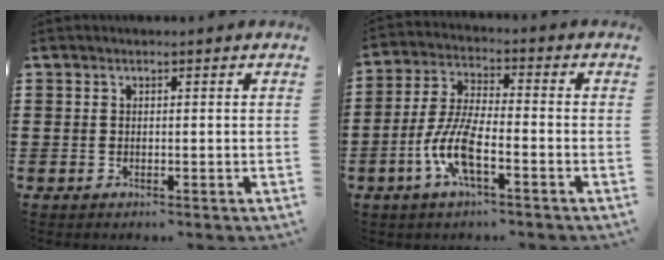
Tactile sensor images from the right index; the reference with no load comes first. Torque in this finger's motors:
{"motor_torque": [1.80, 0.34, 0.30, 0.21]}